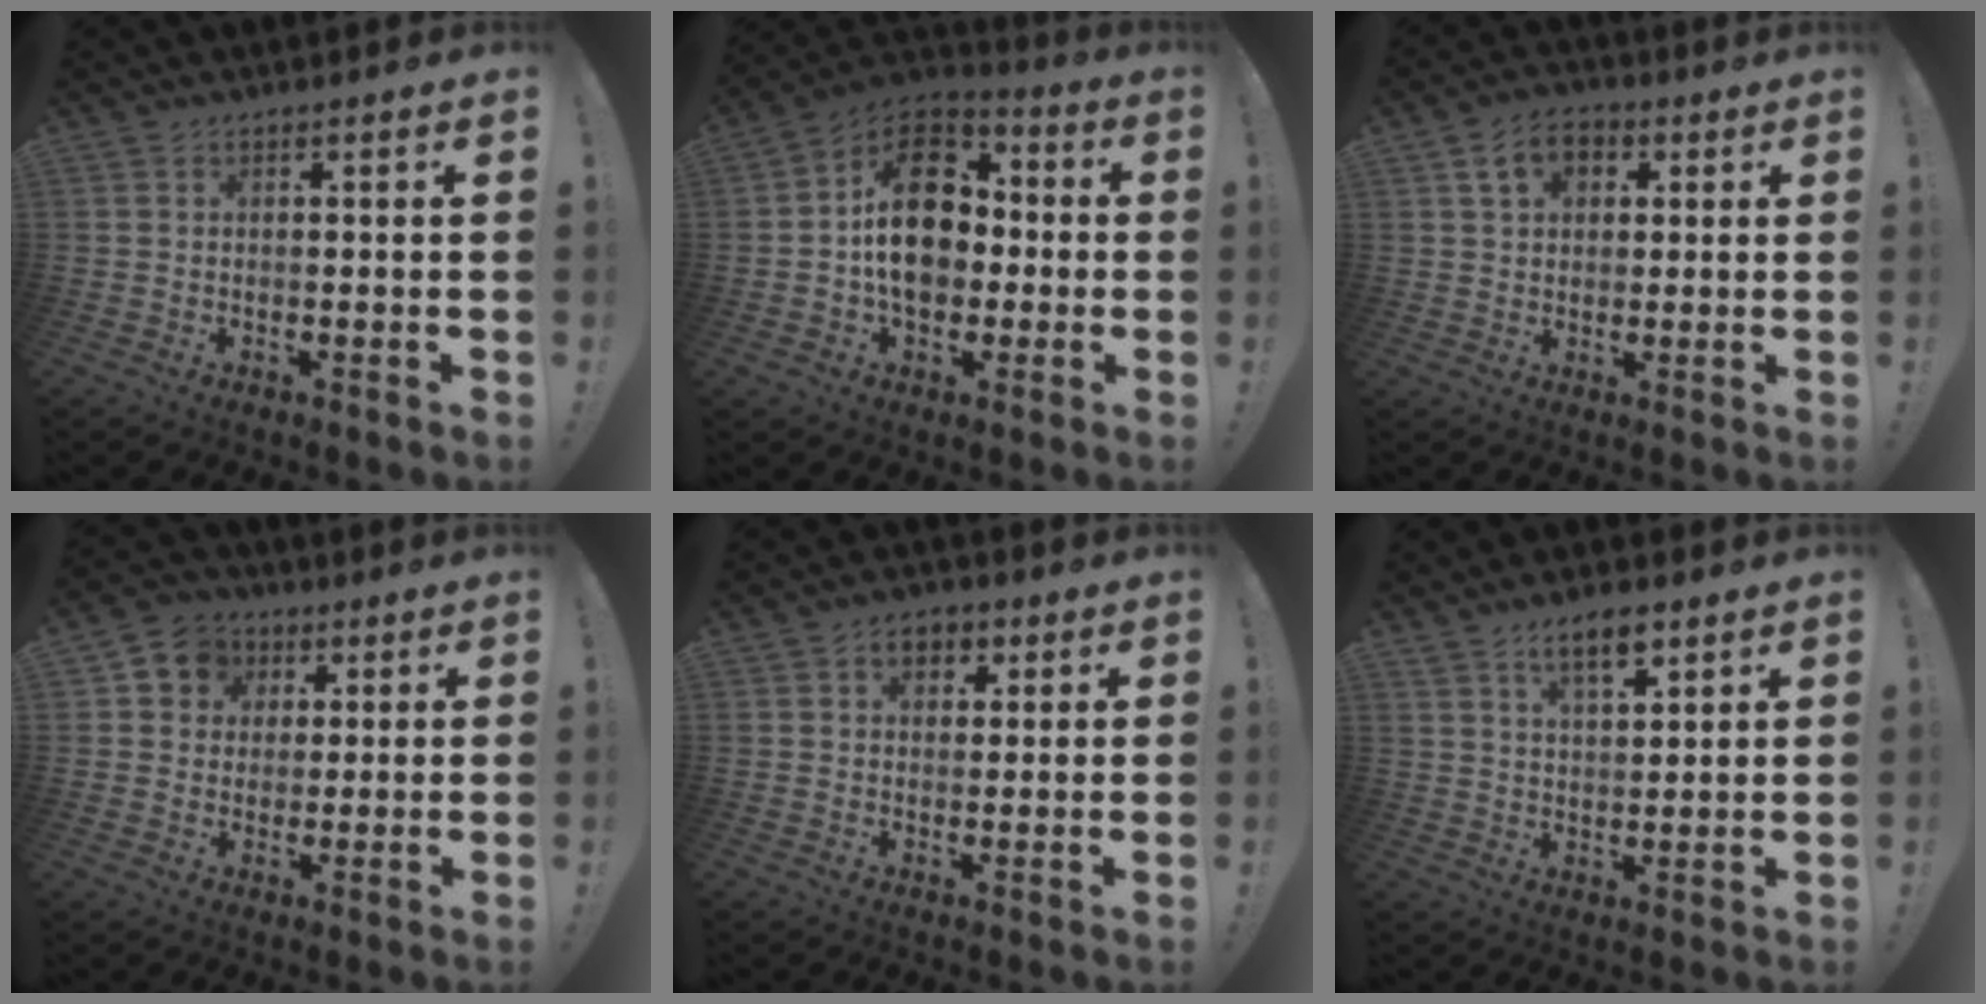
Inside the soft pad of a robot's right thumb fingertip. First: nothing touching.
{"total": 19.0, "force": [0.3, 14.0, 12.9], "torque": [-0.202, 0.025, 0.011]}
{"total": 8.5, "force": [3.1, 6.1, 5.1], "torque": [-0.080, 0.008, 0.059]}
{"total": 7.5, "force": [1.5, 7.1, 1.9], "torque": [-0.023, -0.003, 0.034]}
{"total": 5.6, "force": [2.1, 4.2, 3.0], "torque": [-0.032, -0.002, 0.034]}
{"total": 7.7, "force": [5.3, 2.9, 4.8], "torque": [-0.064, -0.027, 0.090]}